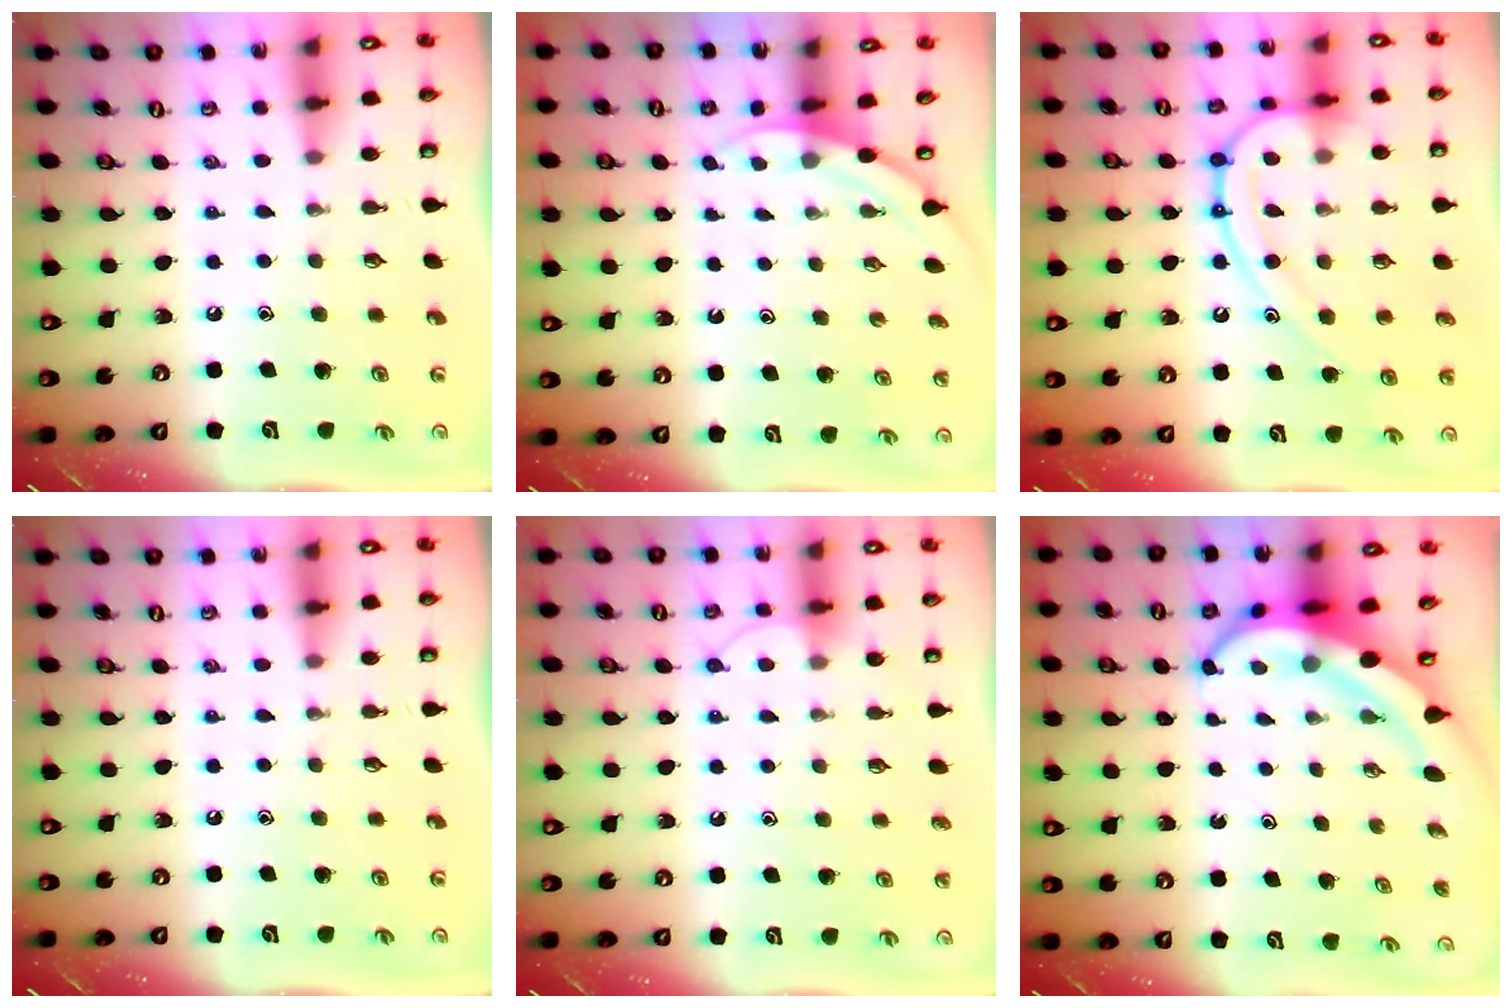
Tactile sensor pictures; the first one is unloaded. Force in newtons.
{"total": 2.6, "press": 2.6, "slide": 0.1}
{"total": 16.5, "press": 16.4, "slide": 1.6}
{"total": 0.0}
{"total": 5.6, "press": 5.6, "slide": 0.5}
{"total": 7.6, "press": 7.5, "slide": 1.4}